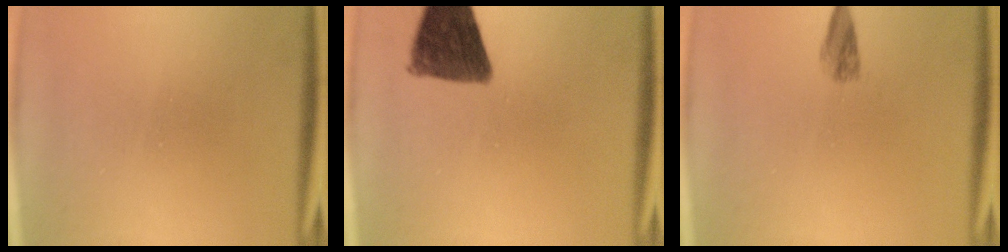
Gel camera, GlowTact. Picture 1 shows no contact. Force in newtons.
{"total": 11.4}
{"total": 1.8}